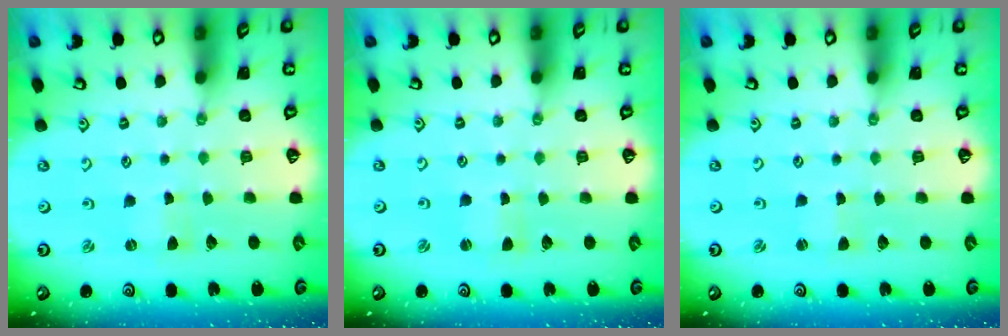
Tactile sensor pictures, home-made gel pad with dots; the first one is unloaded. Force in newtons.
{"total": 0.6, "press": 0.5, "slide": 0.2}
{"total": 0.0}